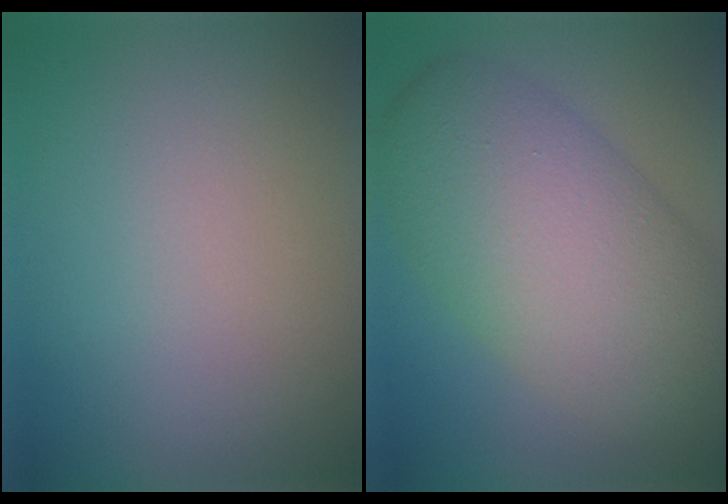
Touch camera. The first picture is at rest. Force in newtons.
{"total": 10.6, "press": 10.6, "slide": 0.4}